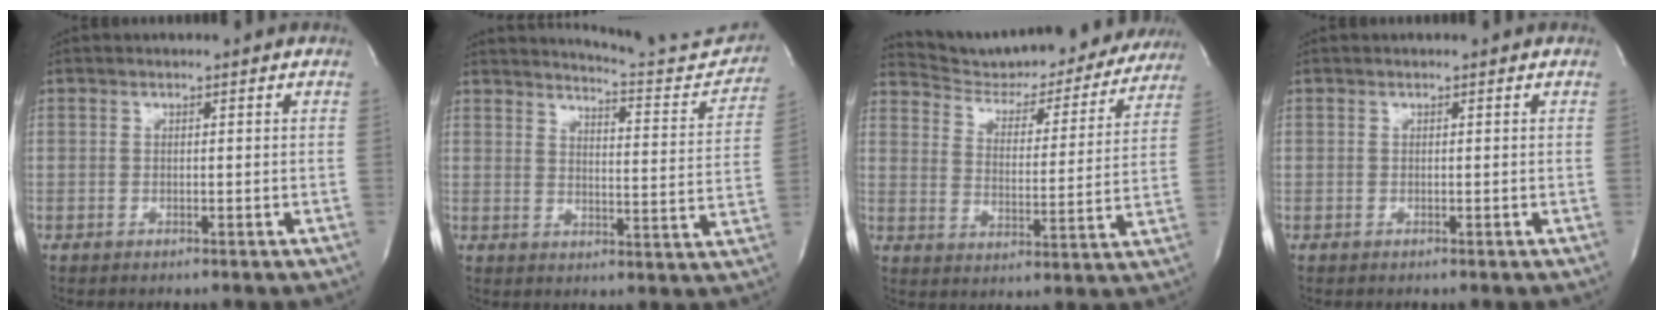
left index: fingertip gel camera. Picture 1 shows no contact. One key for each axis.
{"total": 13.0, "fx": 12.9, "fy": 0.1, "fz": 2.2, "tx": -0.028, "ty": -0.075, "tz": 0.147}
{"total": 22.1, "fx": 20.8, "fy": 5.0, "fz": 5.6, "tx": -0.076, "ty": -0.025, "tz": 0.275}
{"total": 0.0}